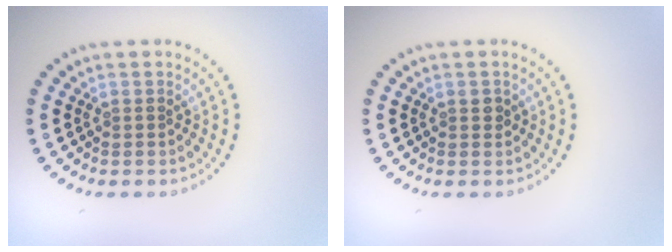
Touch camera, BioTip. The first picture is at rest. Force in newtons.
{"total": 0.8, "press": 0.8, "slide": 0.2}